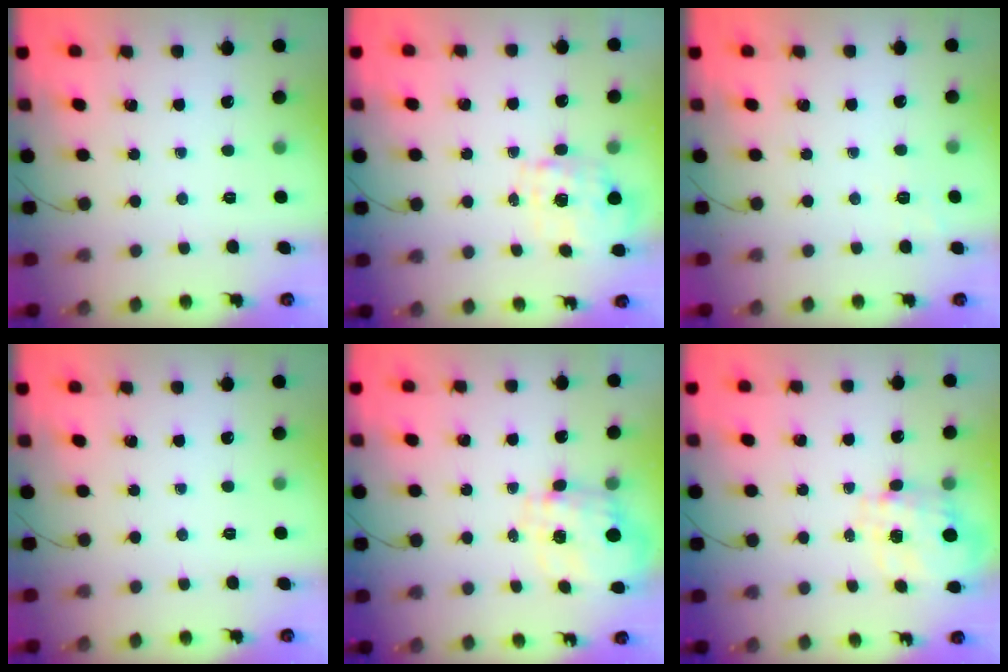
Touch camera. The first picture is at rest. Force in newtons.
{"total": 1.6, "press": 1.5, "slide": 0.5}
{"total": 2.2, "press": 0.9, "slide": 2.0}
{"total": 0.0}
{"total": 3.5, "press": 3.2, "slide": 1.4}
{"total": 3.5, "press": 3.3, "slide": 1.0}